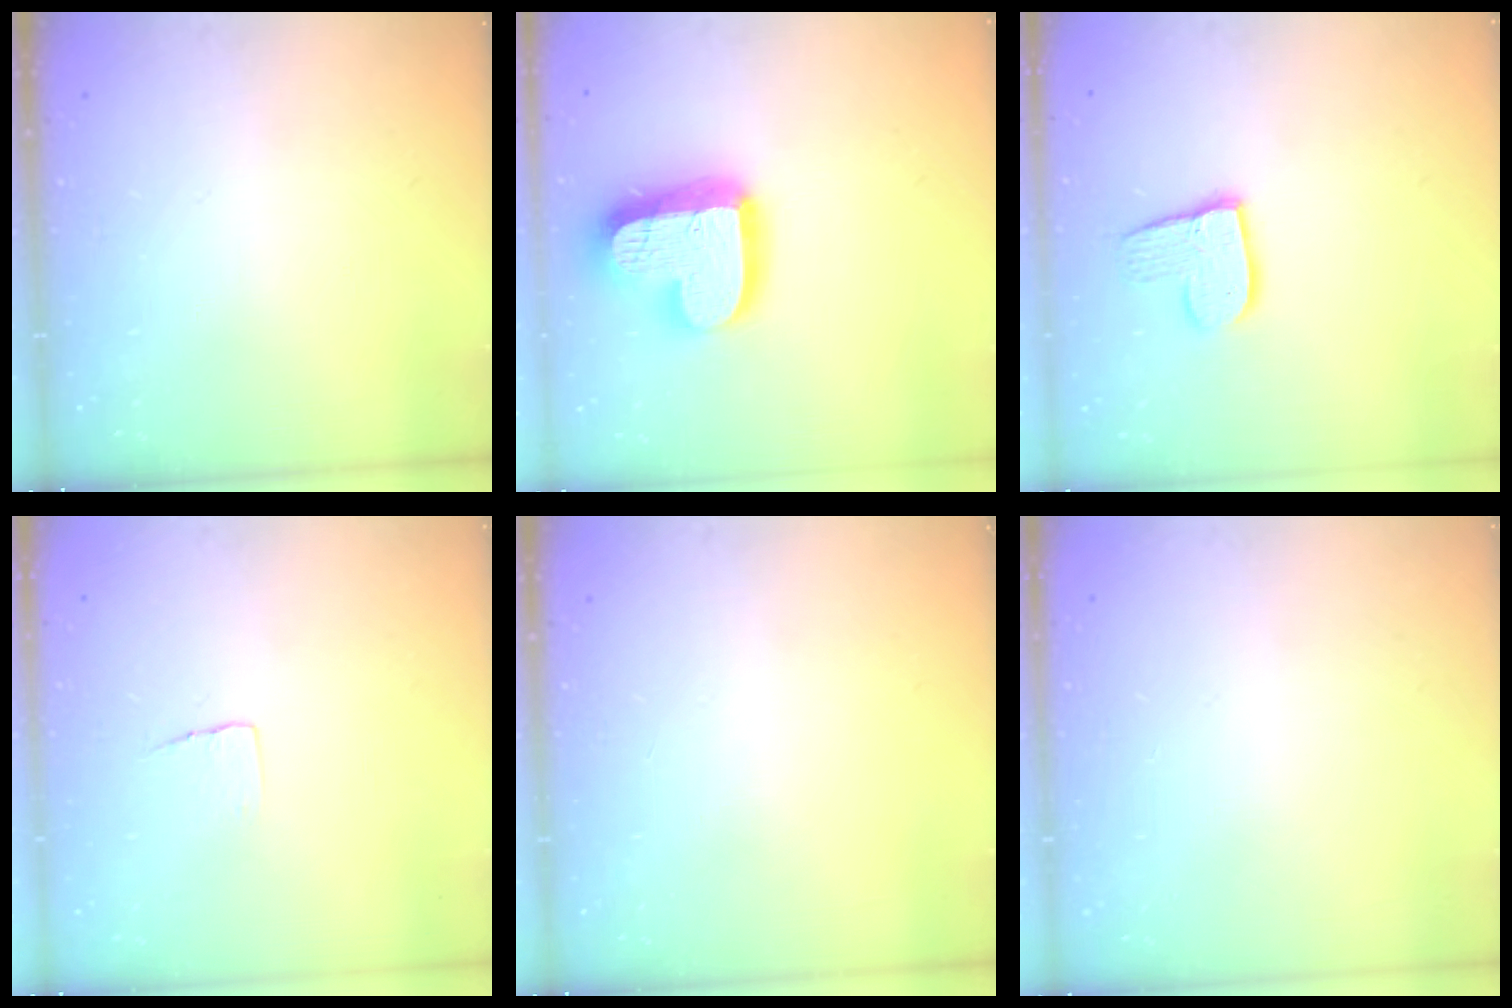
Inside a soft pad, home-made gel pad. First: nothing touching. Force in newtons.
{"total": 20.3, "press": 20.2, "slide": 1.7}
{"total": 10.5, "press": 10.5, "slide": 0.8}
{"total": 4.1, "press": 4.1, "slide": 0.3}
{"total": 0.0}
{"total": 0.0}